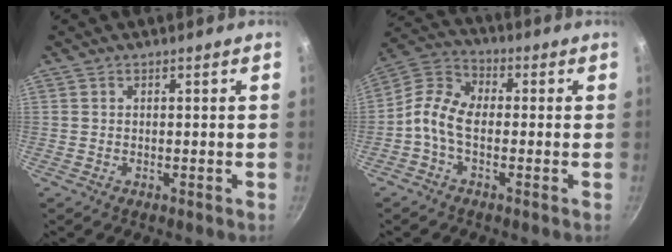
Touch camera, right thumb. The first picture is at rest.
{"total": 8.4, "force": [-1.5, 5.5, 6.2], "torque": [-0.118, 0.031, -0.052]}